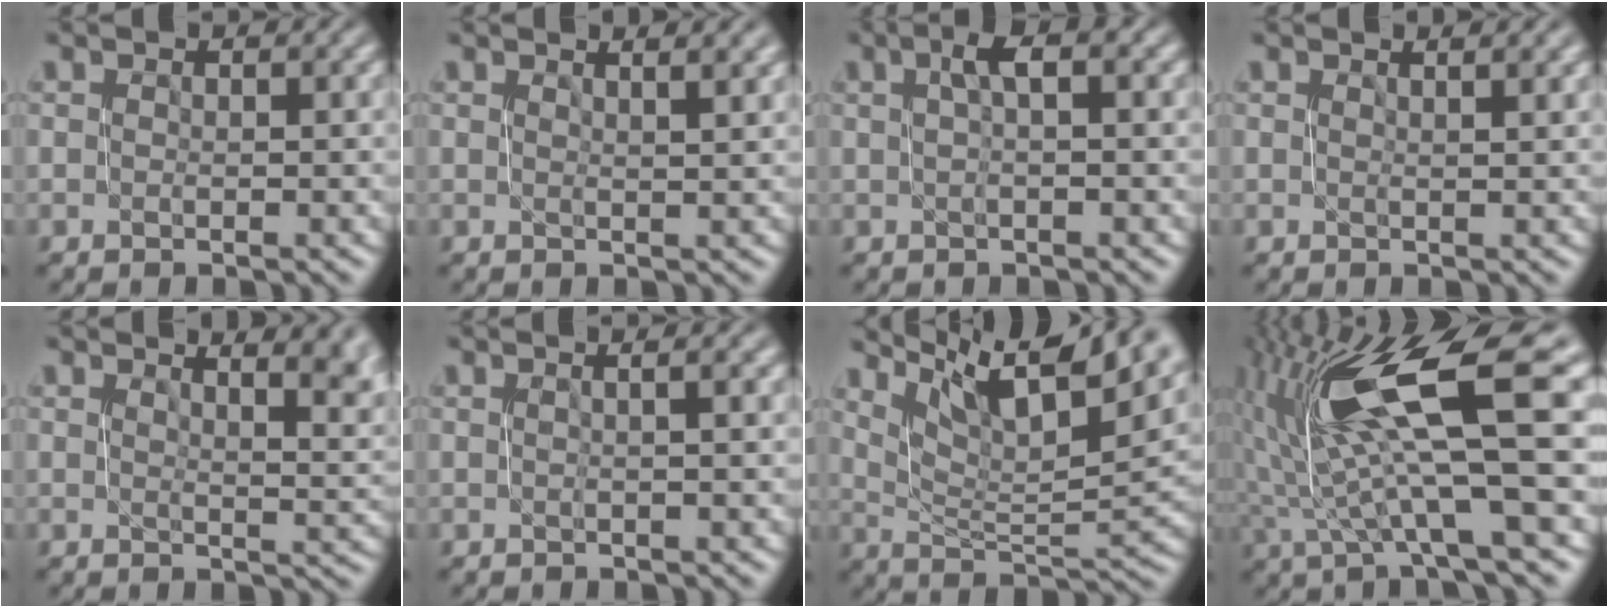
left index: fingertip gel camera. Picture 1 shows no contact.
{"total": 2.7, "force": [1.5, 0.9, 2.0], "torque": [-0.014, 0.005, 0.012]}
{"total": 2.4, "force": [0.6, 0.5, 2.2], "torque": [-0.038, 0.009, 0.010]}
{"total": 1.8, "force": [0.9, 0.6, 1.4], "torque": [-0.009, 0.003, 0.009]}
{"total": 7.4, "force": [3.8, 2.9, 5.7], "torque": [-0.036, 0.011, 0.041]}
{"total": 2.1, "force": [0.4, 0.7, 2.0], "torque": [-0.020, 0.006, -0.002]}
{"total": 11.7, "force": [8.4, 2.9, 7.6], "torque": [-0.132, 0.009, 0.147]}
{"total": 11.4, "force": [2.4, 2.6, 10.9], "torque": [-0.198, 0.009, 0.048]}